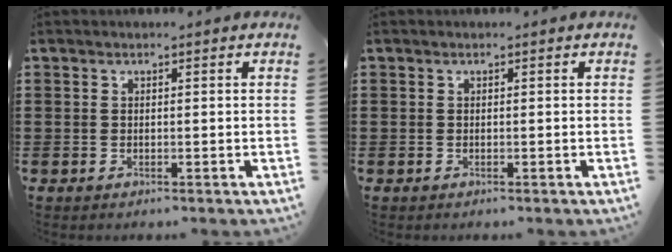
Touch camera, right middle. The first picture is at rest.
{"total": 0.0}